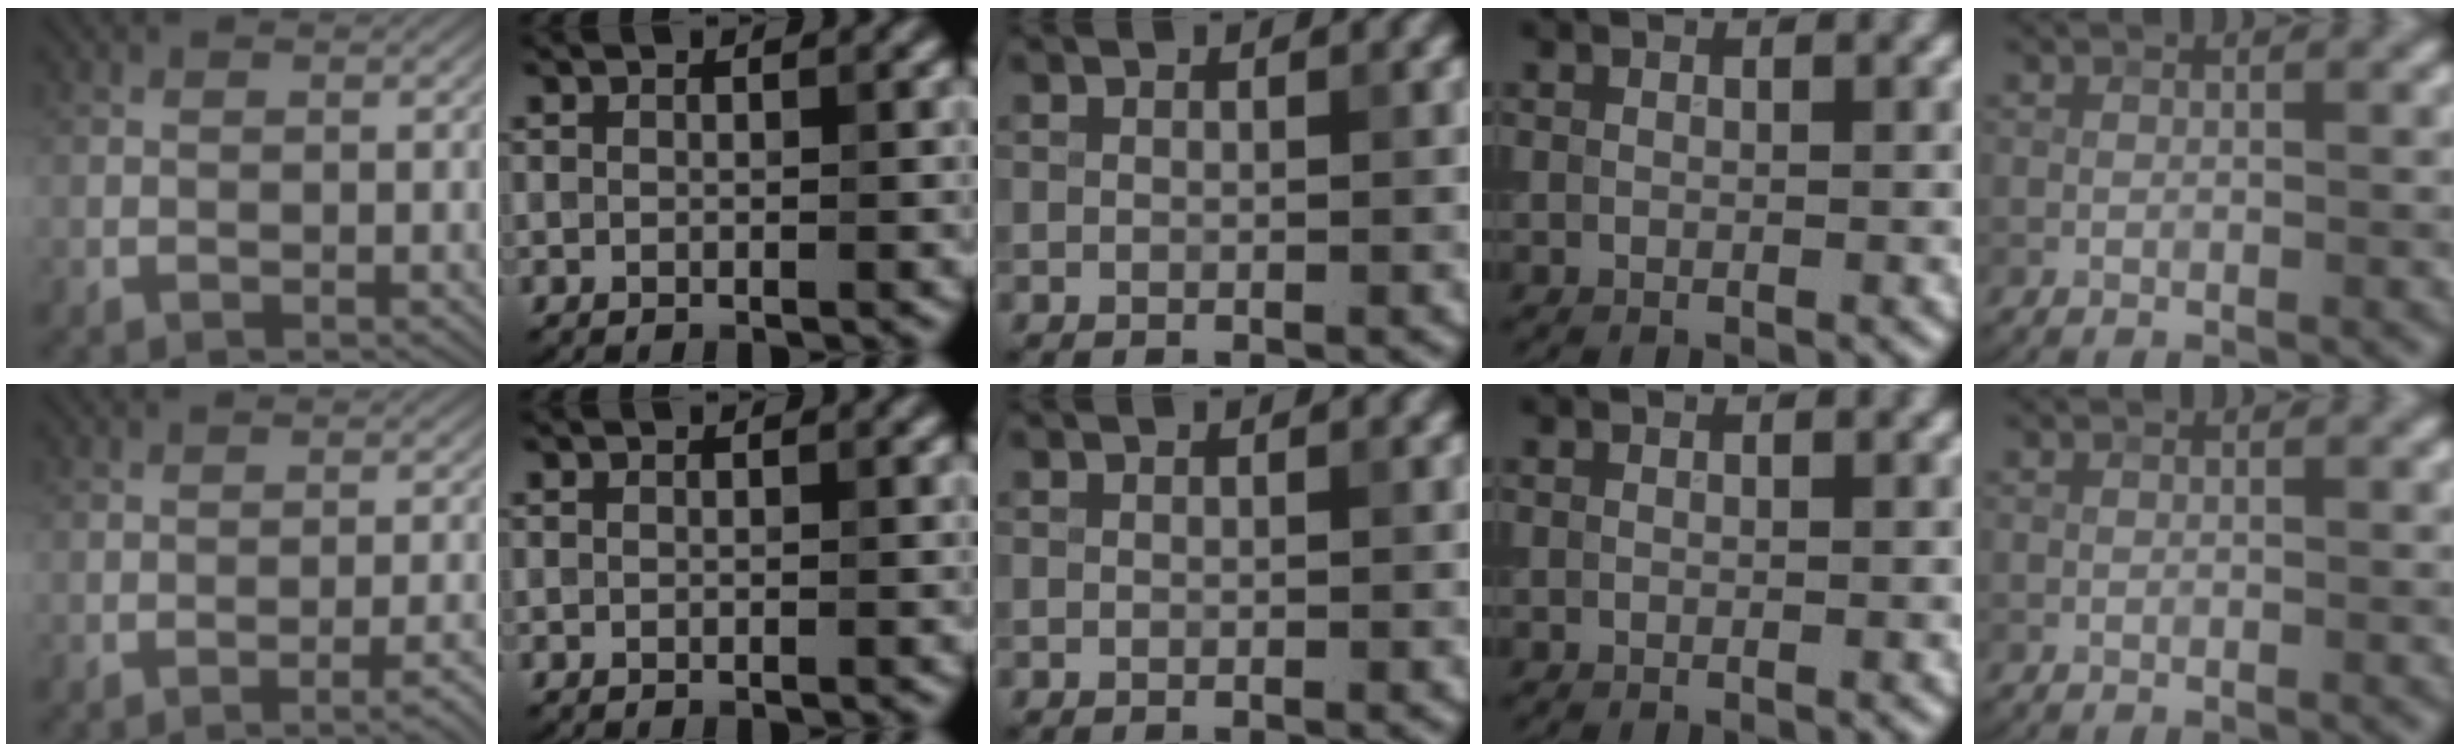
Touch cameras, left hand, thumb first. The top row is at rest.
{"thumb": {"total": 2.2, "force": [-1.6, -0.4, 1.4], "torque": [-0.025, 0.006, -0.025]}}